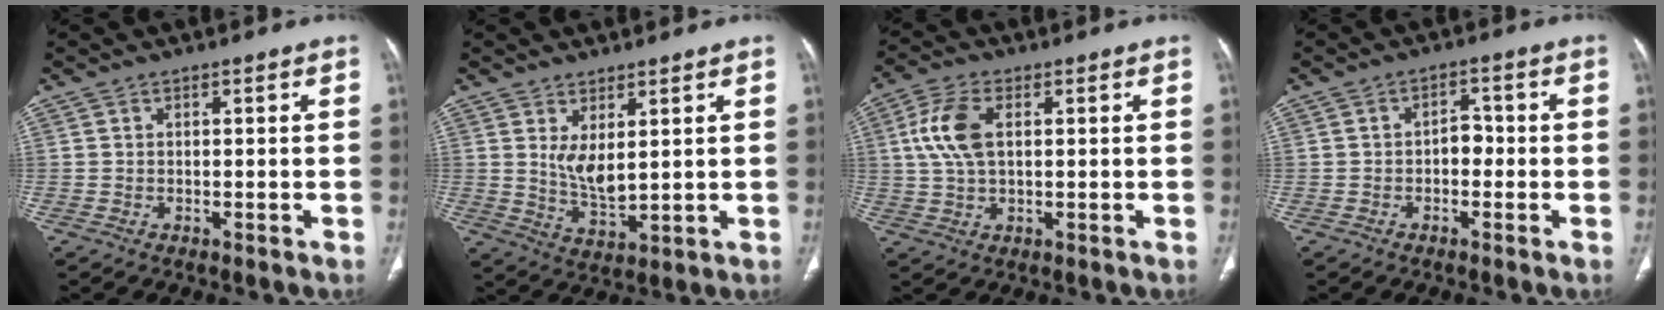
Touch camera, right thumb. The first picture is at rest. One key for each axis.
{"total": 6.0, "fx": 2.1, "fy": 2.4, "fz": 5.1, "tx": -0.091, "ty": -0.031, "tz": 0.051}
{"total": 8.3, "fx": 1.6, "fy": 4.4, "fz": 6.8, "tx": -0.154, "ty": 0.010, "tz": 0.033}
{"total": 3.2, "fx": -0.7, "fy": 2.2, "fz": 2.2, "tx": -0.015, "ty": 0.015, "tz": -0.019}